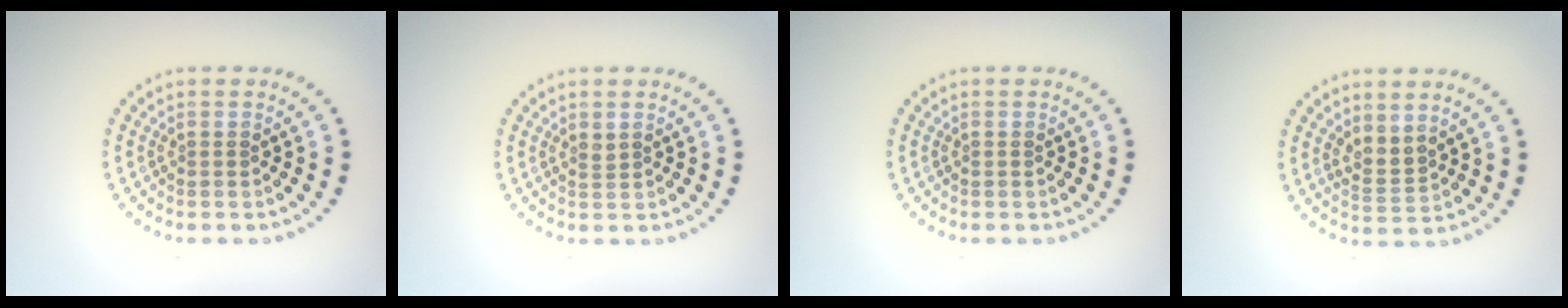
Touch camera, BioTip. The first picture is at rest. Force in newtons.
{"total": 0.6, "press": 0.5, "slide": 0.3}
{"total": 0.0}
{"total": 2.0, "press": 1.6, "slide": 1.2}